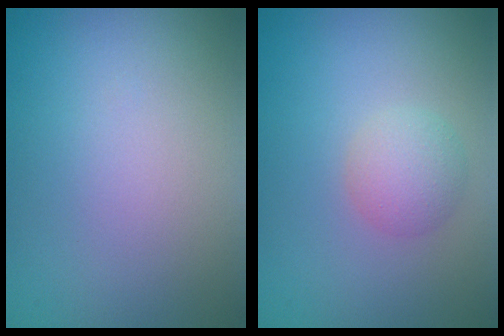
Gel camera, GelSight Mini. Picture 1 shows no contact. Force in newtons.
{"total": 2.3, "press": 2.3, "slide": 0.1}